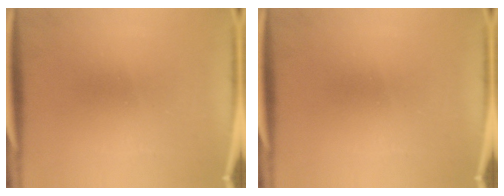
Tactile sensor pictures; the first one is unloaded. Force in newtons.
{"total": 0.0}